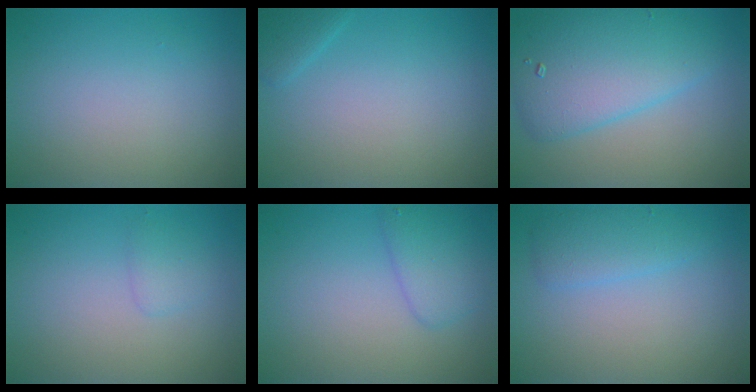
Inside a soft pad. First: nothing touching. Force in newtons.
{"total": 1.4, "press": 1.4, "slide": 0.1}
{"total": 6.5, "press": 6.5, "slide": 0.2}
{"total": 1.1, "press": 1.1, "slide": 0.1}
{"total": 2.6, "press": 2.5, "slide": 0.2}
{"total": 2.3, "press": 2.3, "slide": 0.0}